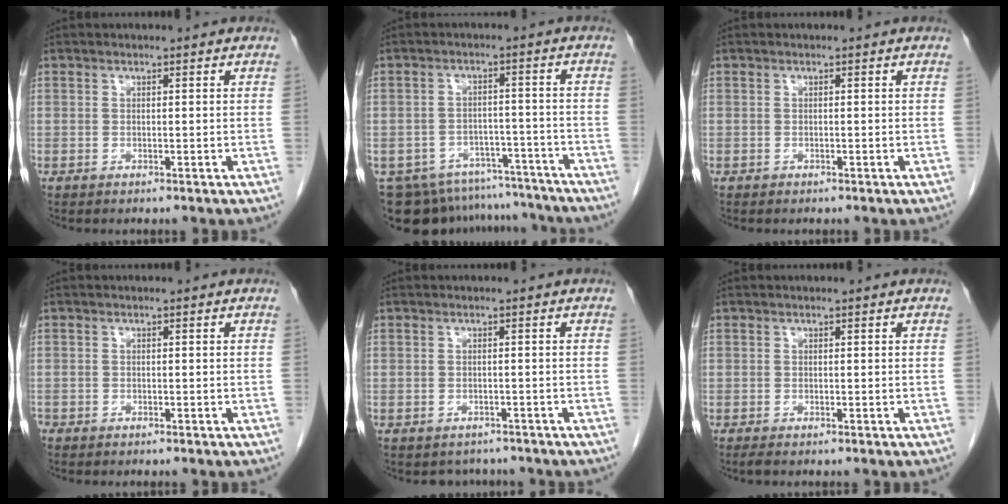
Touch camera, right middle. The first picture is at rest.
{"total": 15.7, "force": [-14.2, 6.0, 3.1], "torque": [-0.053, 0.023, -0.180]}
{"total": 0.0}
{"total": 0.7, "force": [-0.6, 0.4, 0.1], "torque": [-0.005, 0.001, -0.012]}
{"total": 2.8, "force": [-2.4, 1.4, -0.1], "torque": [-0.002, 0.005, -0.034]}
{"total": 0.5, "force": [-0.4, 0.0, 0.3], "torque": [-0.008, -0.002, -0.008]}